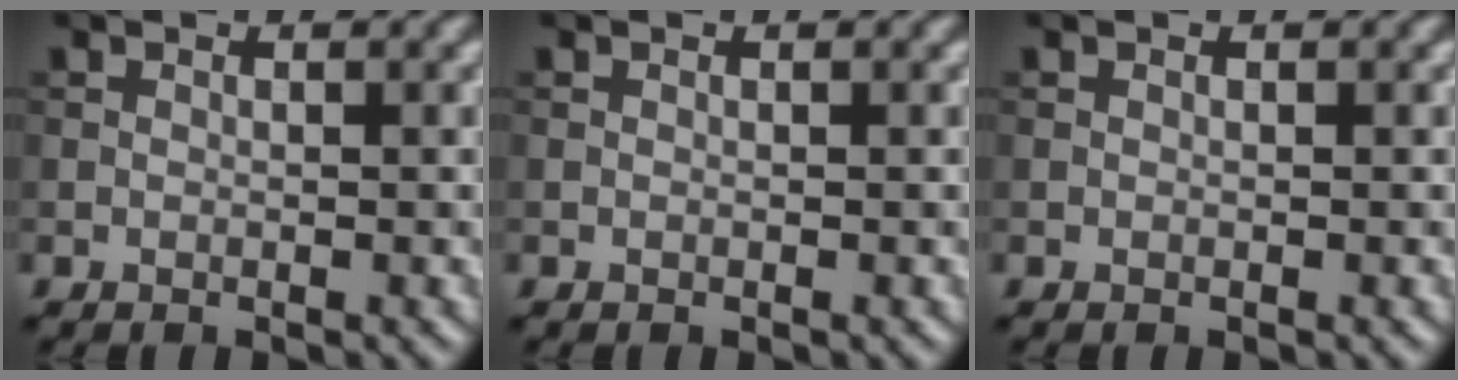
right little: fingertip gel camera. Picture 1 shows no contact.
{"total": 0.0}
{"total": 0.0}